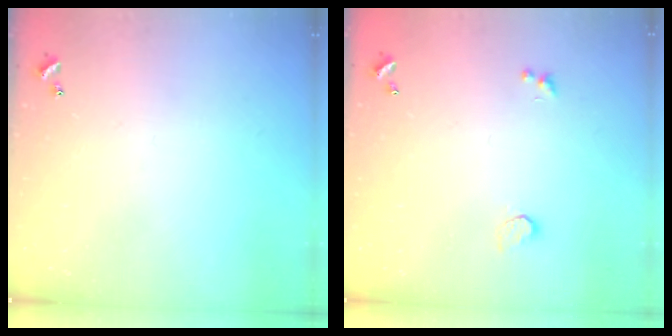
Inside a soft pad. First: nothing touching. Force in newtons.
{"total": 1.0, "press": 0.7, "slide": 0.7}